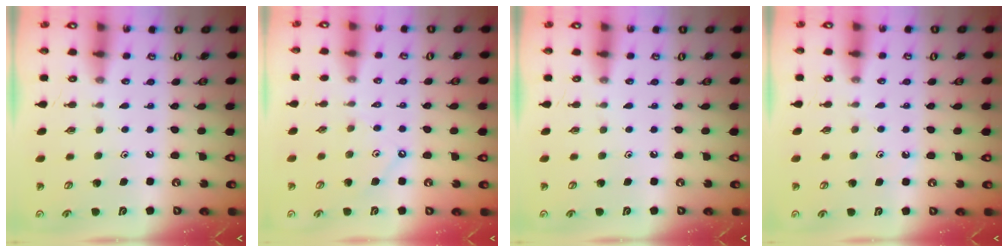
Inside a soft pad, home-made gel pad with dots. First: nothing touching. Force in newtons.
{"total": 1.5, "press": 1.4, "slide": 0.2}
{"total": 0.0}
{"total": 3.6, "press": 3.6, "slide": 0.6}